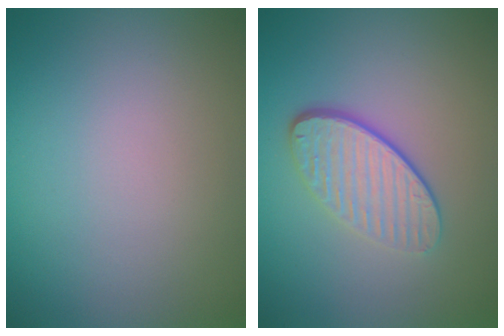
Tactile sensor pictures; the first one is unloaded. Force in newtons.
{"total": 4.1, "press": 3.0, "slide": 2.7}